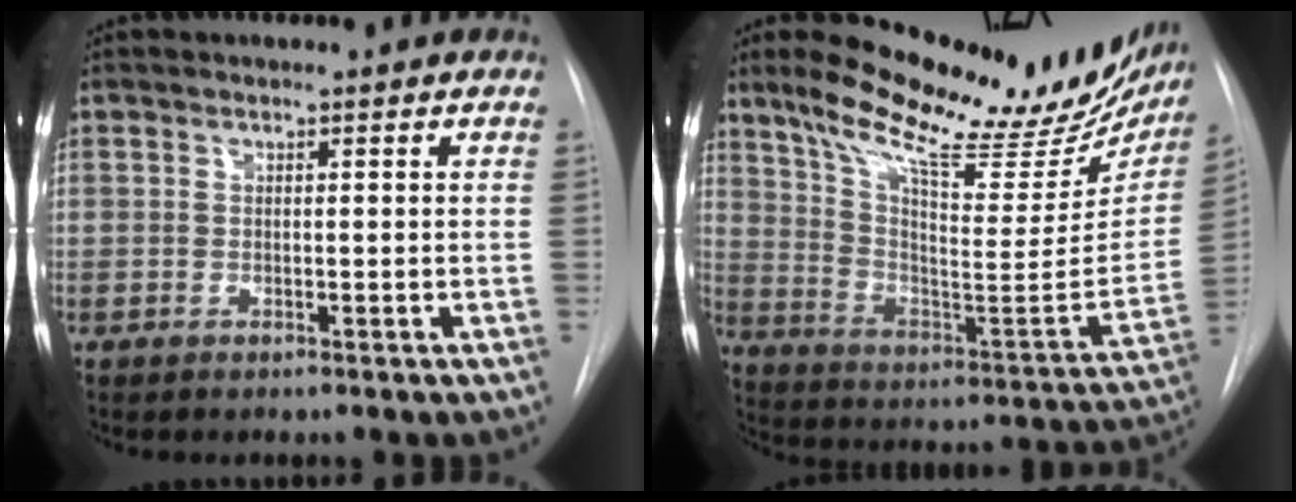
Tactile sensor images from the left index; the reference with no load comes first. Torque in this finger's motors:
{"motor_torque": [1.00, -1.13, 0.15, 0.05]}